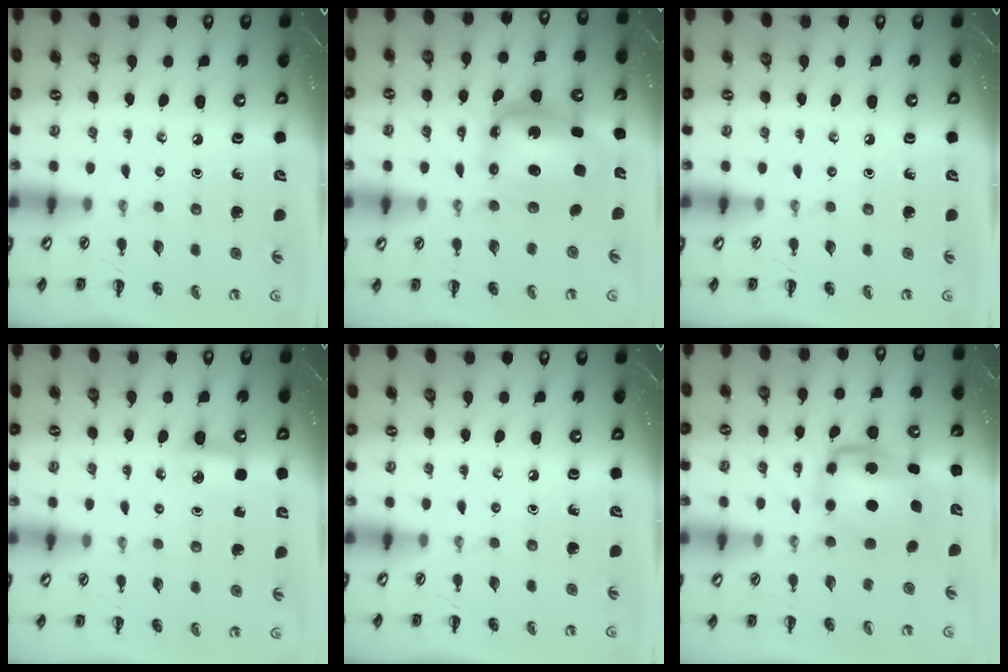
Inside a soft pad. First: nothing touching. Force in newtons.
{"total": 6.6, "press": 6.3, "slide": 2.0}
{"total": 0.0}
{"total": 4.9, "press": 4.6, "slide": 1.7}
{"total": 0.0}
{"total": 6.3, "press": 6.1, "slide": 1.3}